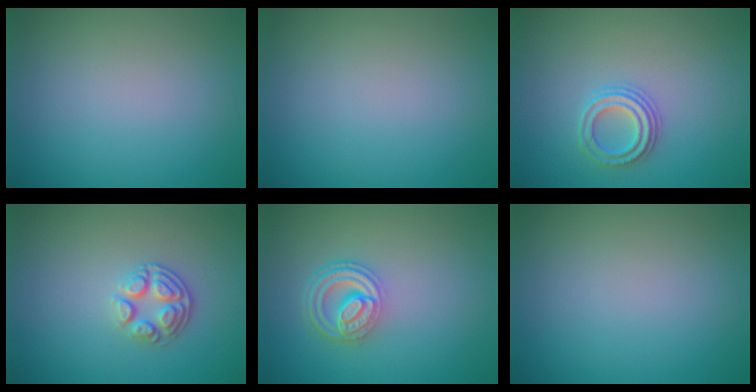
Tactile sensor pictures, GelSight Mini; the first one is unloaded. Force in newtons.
{"total": 0.0}
{"total": 2.3, "press": 2.2, "slide": 0.8}
{"total": 2.8, "press": 2.6, "slide": 1.2}
{"total": 4.3, "press": 3.3, "slide": 2.8}
{"total": 0.0}